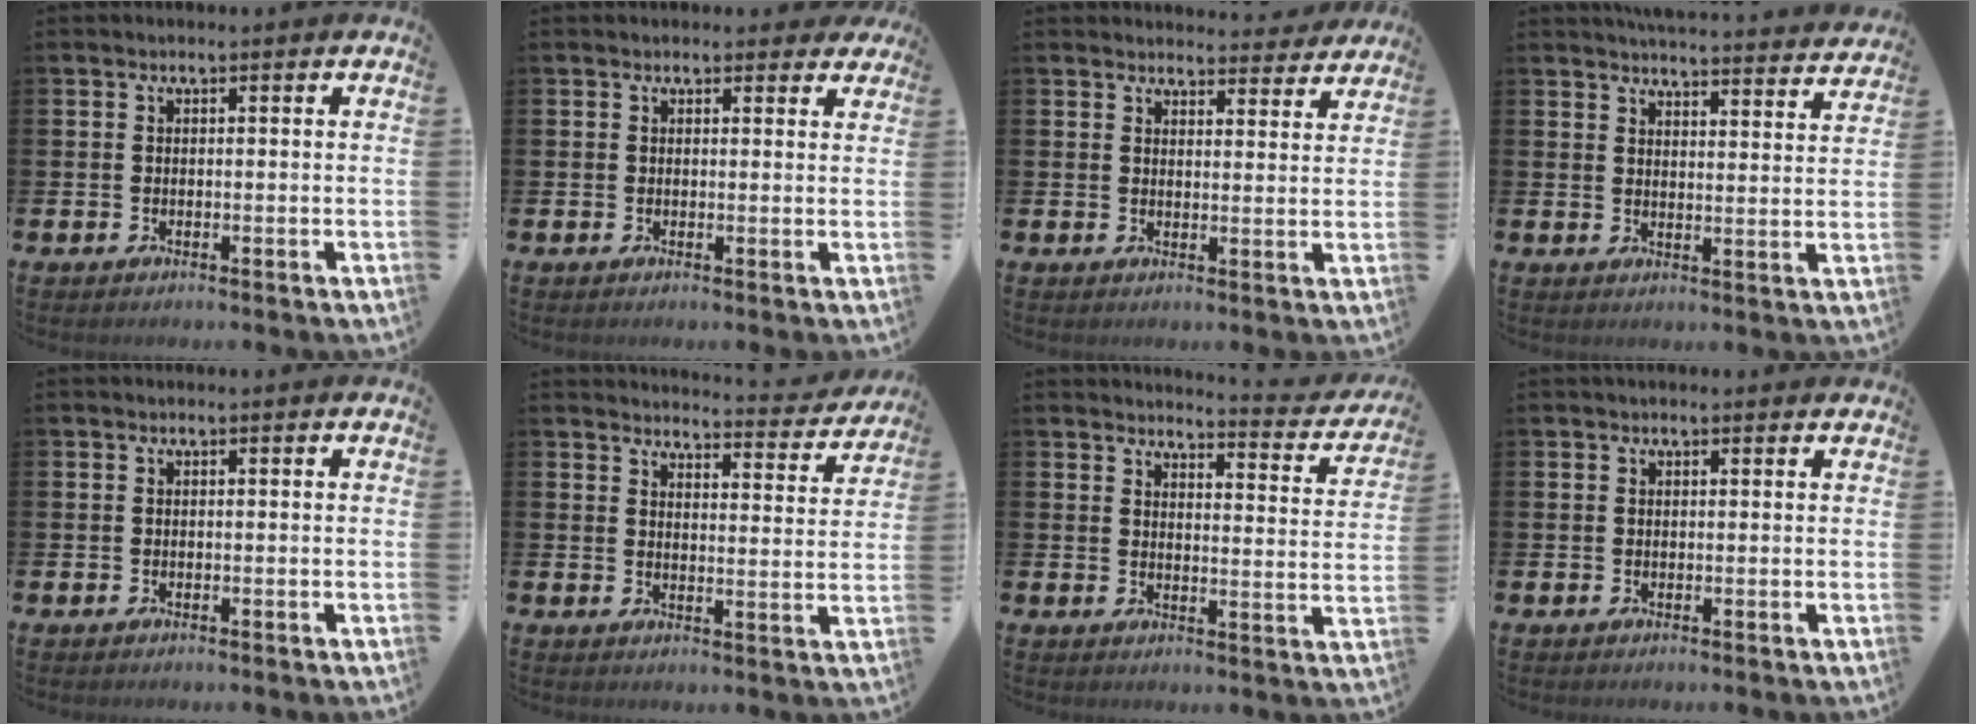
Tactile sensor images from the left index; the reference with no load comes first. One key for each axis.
{"total": 1.3, "fx": 1.0, "fy": 0.7, "fz": 0.2, "tx": 0.008, "ty": 0.003, "tz": 0.016}
{"total": 3.8, "fx": 3.7, "fy": 0.6, "fz": 0.0, "tx": 0.006, "ty": -0.026, "tz": 0.065}
{"total": 4.9, "fx": 4.9, "fy": 0.2, "fz": 0.4, "tx": -0.009, "ty": -0.038, "tz": 0.085}
{"total": 0.0}
{"total": 4.1, "fx": 4.0, "fy": 0.5, "fz": 0.5, "tx": -0.001, "ty": -0.040, "tz": 0.061}
{"total": 3.4, "fx": 3.3, "fy": 0.3, "fz": 0.7, "tx": -0.012, "ty": -0.036, "tz": 0.048}
{"total": 0.7, "fx": 0.5, "fy": 0.3, "fz": 0.2, "tx": 0.007, "ty": 0.000, "tz": 0.007}